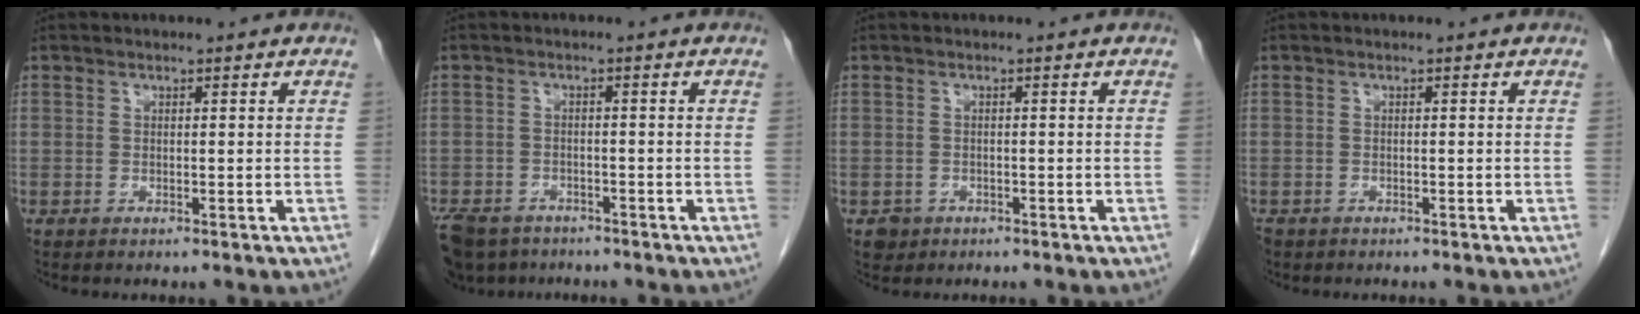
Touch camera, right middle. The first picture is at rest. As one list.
[{"total": 9.6, "force": [-7.5, 5.0, 3.2], "torque": [-0.074, -0.016, -0.115]}, {"total": 1.8, "force": [-0.9, 1.5, 0.1], "torque": [-0.004, 0.005, -0.013]}, {"total": 2.1, "force": [-1.6, 1.4, 0.5], "torque": [-0.015, -0.002, -0.028]}]